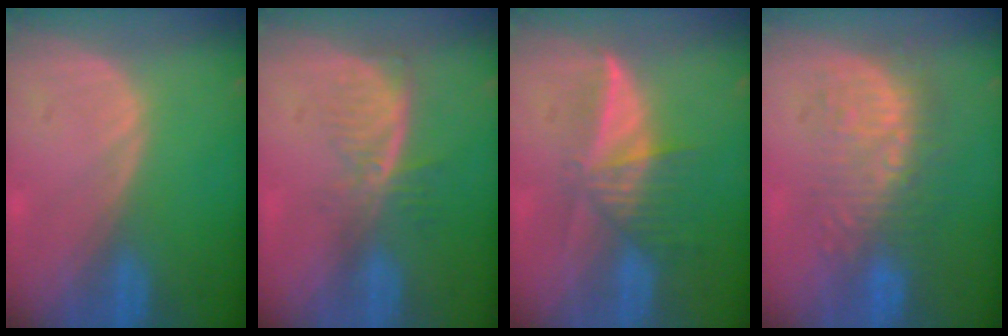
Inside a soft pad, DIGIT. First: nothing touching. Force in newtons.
{"total": 5.9, "press": 5.0, "slide": 3.1}
{"total": 6.0, "press": 5.7, "slide": 1.9}
{"total": 8.8, "press": 8.6, "slide": 1.6}